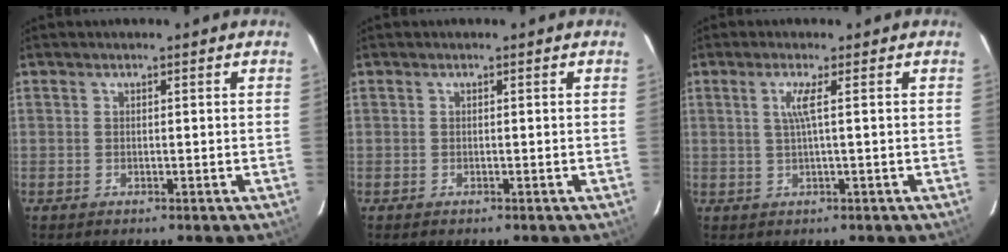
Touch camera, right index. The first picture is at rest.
{"total": 0.0}
{"total": 2.6, "force": [0.5, -0.8, 2.5], "torque": [-0.043, -0.002, 0.011]}